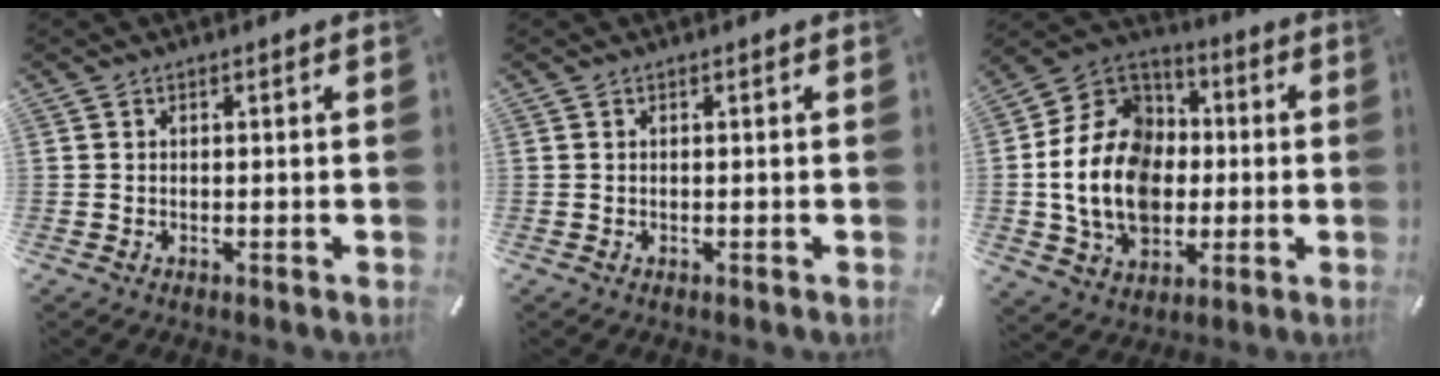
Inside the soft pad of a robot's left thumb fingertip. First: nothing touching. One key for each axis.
{"total": 0.0}
{"total": 19.2, "fx": -2.2, "fy": 15.2, "fz": 11.6, "tx": -0.264, "ty": 0.014, "tz": -0.040}